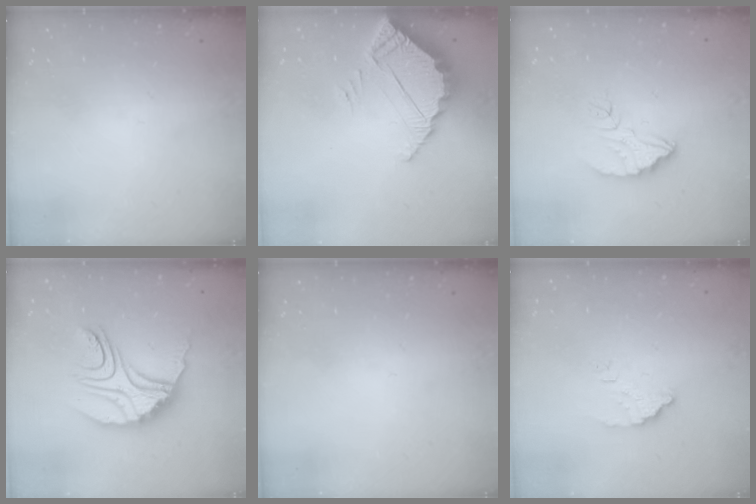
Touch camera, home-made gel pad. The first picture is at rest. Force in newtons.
{"total": 4.3, "press": 4.3, "slide": 0.3}
{"total": 7.1, "press": 7.1, "slide": 0.4}
{"total": 14.9, "press": 14.9, "slide": 1.4}
{"total": 0.0}
{"total": 2.7, "press": 2.7, "slide": 0.2}